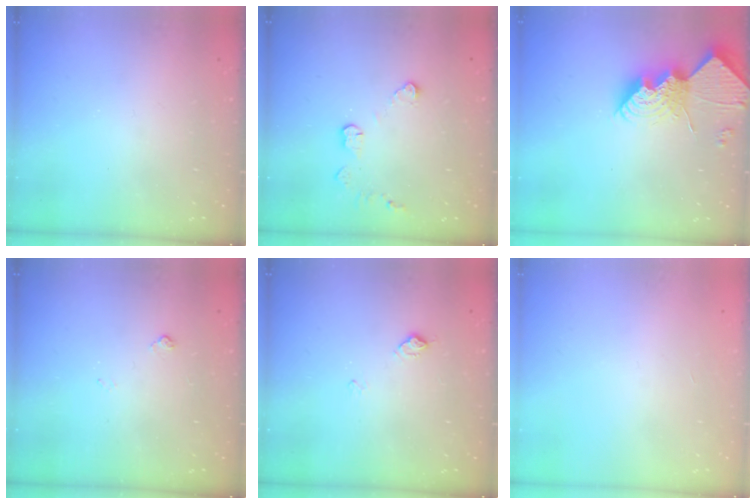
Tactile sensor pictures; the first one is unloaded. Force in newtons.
{"total": 4.6, "press": 4.6, "slide": 0.2}
{"total": 14.2, "press": 14.2, "slide": 0.9}
{"total": 5.4, "press": 5.4, "slide": 0.7}
{"total": 6.7, "press": 6.7, "slide": 0.8}
{"total": 0.0}